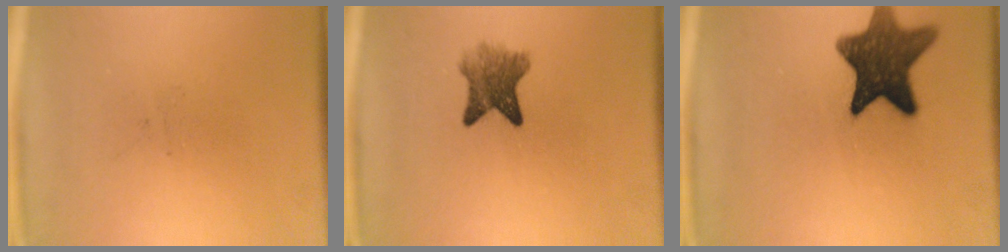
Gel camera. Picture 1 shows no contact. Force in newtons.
{"total": 5.2}
{"total": 12.3}